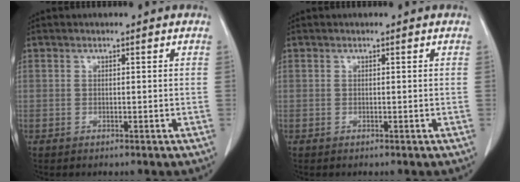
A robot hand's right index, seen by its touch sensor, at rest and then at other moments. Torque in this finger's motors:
{"motor_torque": [0.00, 0.00, 0.00, 0.00]}